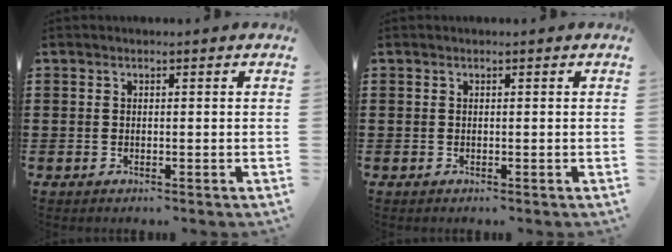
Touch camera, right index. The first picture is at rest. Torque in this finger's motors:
{"motor_torque": [-0.13, -0.13, 0.01, -0.01]}